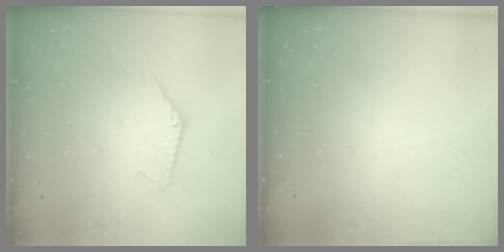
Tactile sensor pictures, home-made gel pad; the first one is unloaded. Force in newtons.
{"total": 0.0}